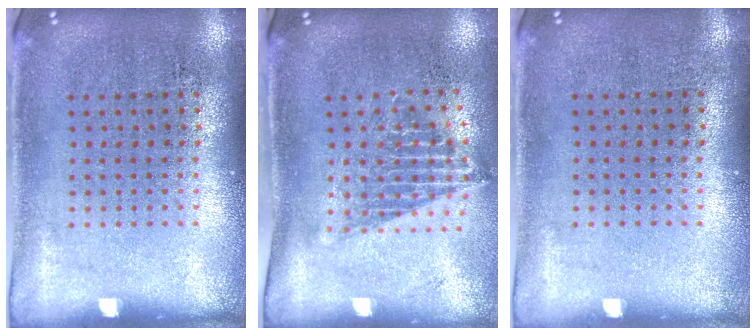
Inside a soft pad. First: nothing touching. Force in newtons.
{"total": 1.4, "press": 1.1, "slide": 0.9}
{"total": 0.0}